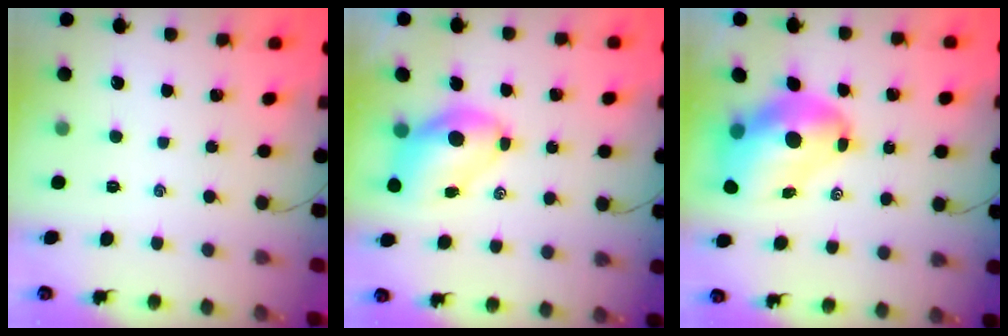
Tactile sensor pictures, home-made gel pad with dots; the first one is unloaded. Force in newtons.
{"total": 7.5, "press": 7.3, "slide": 1.6}
{"total": 11.0, "press": 10.5, "slide": 3.2}